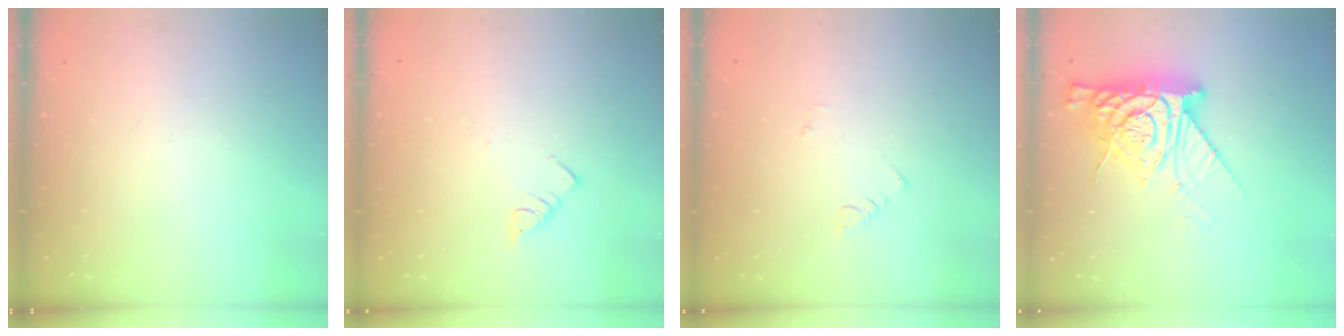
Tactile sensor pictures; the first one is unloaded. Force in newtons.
{"total": 2.8, "press": 2.8, "slide": 0.2}
{"total": 1.1, "press": 1.1, "slide": 0.3}
{"total": 13.0, "press": 12.9, "slide": 1.0}